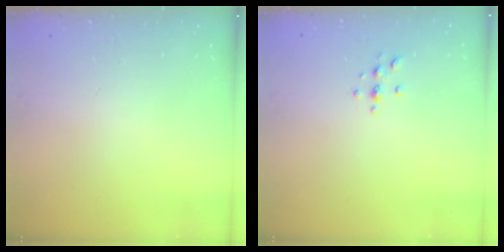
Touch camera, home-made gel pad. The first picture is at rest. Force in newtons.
{"total": 2.9, "press": 2.9, "slide": 0.4}